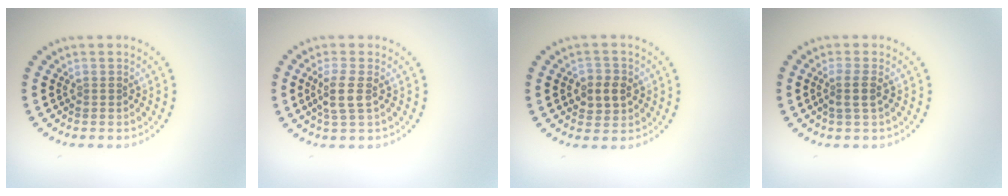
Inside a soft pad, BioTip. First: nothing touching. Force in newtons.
{"total": 2.4, "press": 2.0, "slide": 1.3}
{"total": 2.7, "press": 2.7, "slide": 0.3}
{"total": 1.7, "press": 1.4, "slide": 0.9}